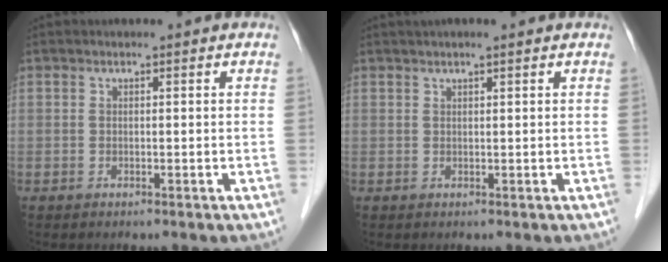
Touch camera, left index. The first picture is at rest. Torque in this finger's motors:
{"motor_torque": [0.35, -0.36, 0.09, 0.03]}